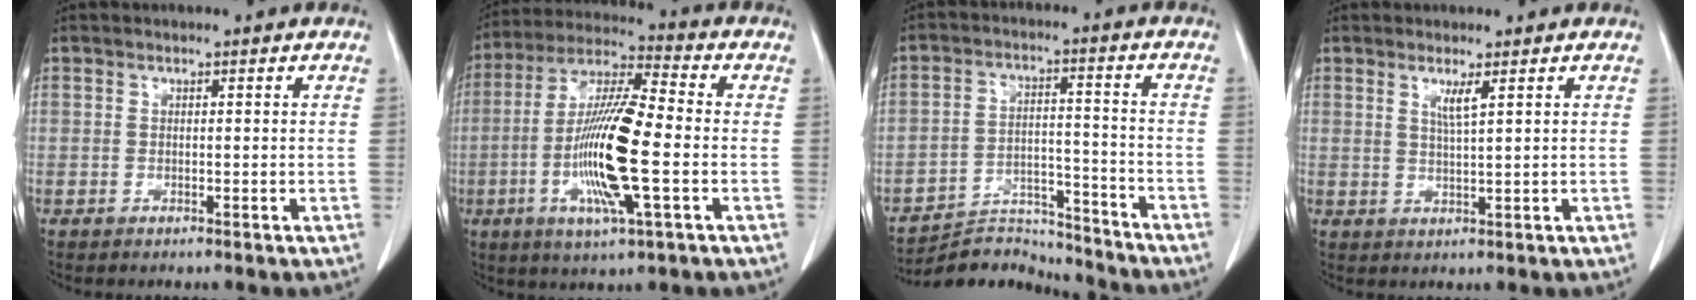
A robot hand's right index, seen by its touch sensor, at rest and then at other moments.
{"total": 15.5, "force": [-3.1, 1.5, 15.1], "torque": [-0.297, -0.008, -0.062]}
{"total": 9.3, "force": [-9.0, 1.8, -1.4], "torque": [0.033, 0.036, -0.151]}
{"total": 2.2, "force": [1.2, -0.3, 1.9], "torque": [-0.036, -0.007, 0.023]}